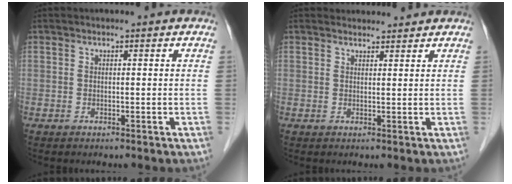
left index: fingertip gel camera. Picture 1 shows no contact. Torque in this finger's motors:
{"motor_torque": [0.16, 0.10, 0.04, -0.01]}